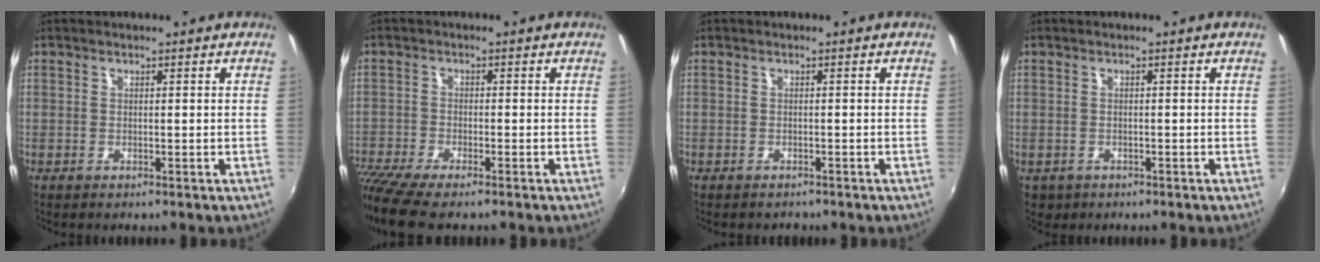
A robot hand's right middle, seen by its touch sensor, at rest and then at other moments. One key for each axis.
{"total": 9.7, "fx": -8.0, "fy": 1.4, "fz": 5.4, "tx": -0.138, "ty": -0.044, "tz": -0.145}
{"total": 1.4, "fx": -1.2, "fy": 0.8, "fz": 0.3, "tx": -0.009, "ty": -0.005, "tz": -0.016}
{"total": 2.8, "fx": -1.1, "fy": 2.3, "fz": 1.1, "tx": -0.027, "ty": -0.004, "tz": -0.011}